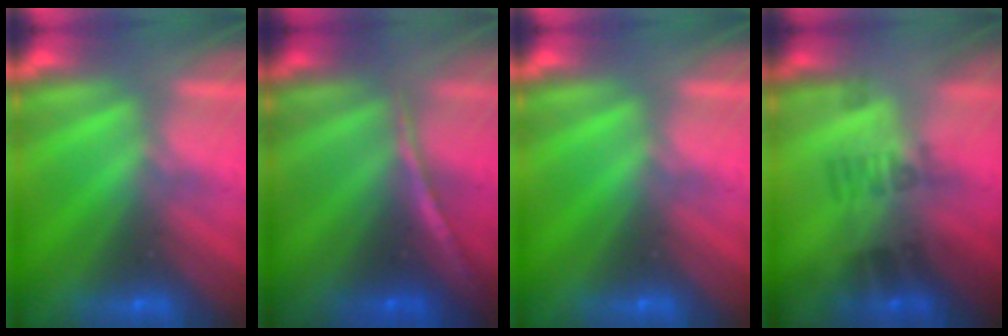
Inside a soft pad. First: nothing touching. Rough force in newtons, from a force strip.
{"total": 1.4}
{"total": 0.0}
{"total": 2.3}